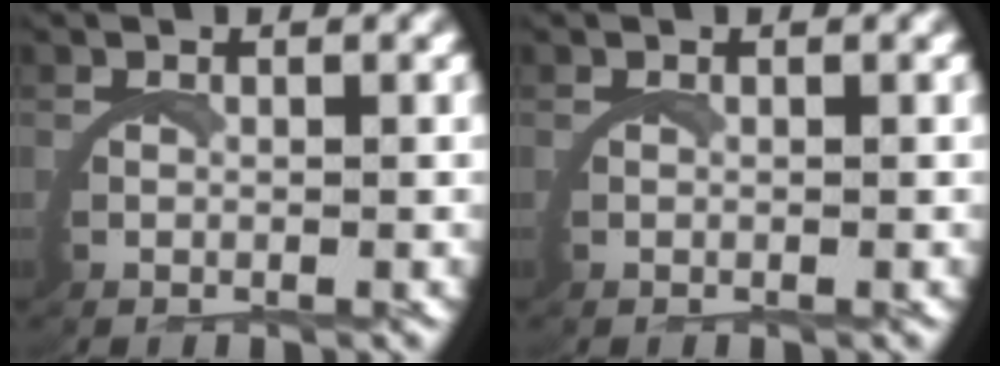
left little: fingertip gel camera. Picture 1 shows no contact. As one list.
[{"total": 0.0}]